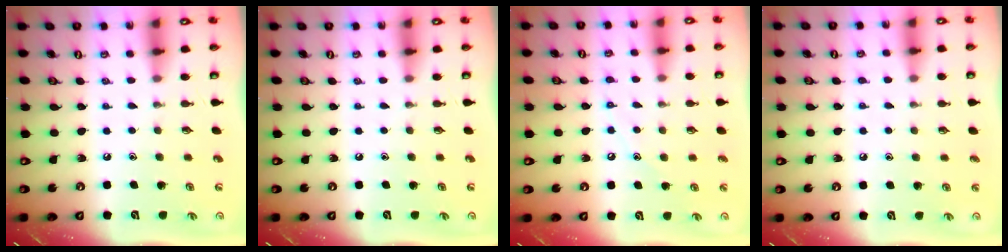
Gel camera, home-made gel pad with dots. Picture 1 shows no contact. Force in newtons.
{"total": 0.0}
{"total": 6.1, "press": 6.1, "slide": 0.4}
{"total": 4.1, "press": 4.0, "slide": 0.5}